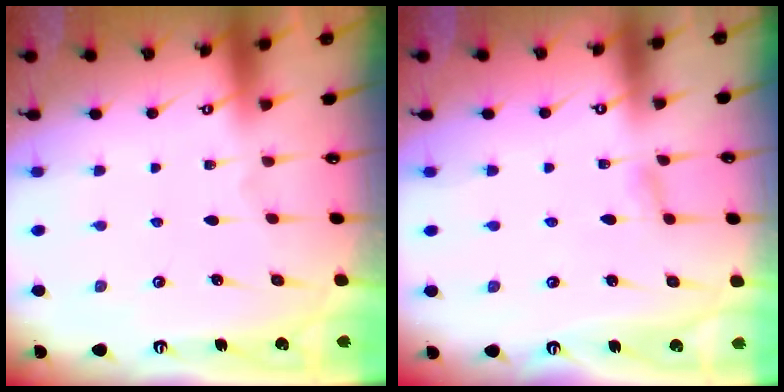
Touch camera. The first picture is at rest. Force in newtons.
{"total": 2.9, "press": 2.9, "slide": 0.4}